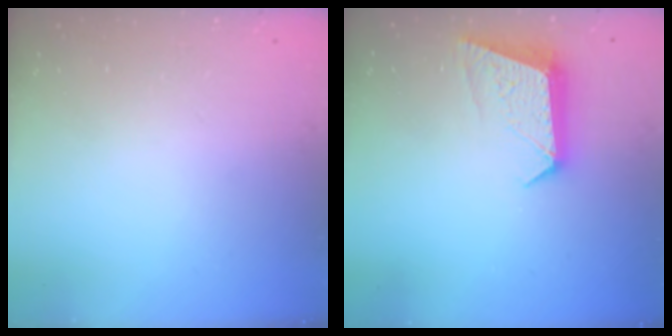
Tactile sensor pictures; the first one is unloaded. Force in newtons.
{"total": 9.7, "press": 9.7, "slide": 0.8}